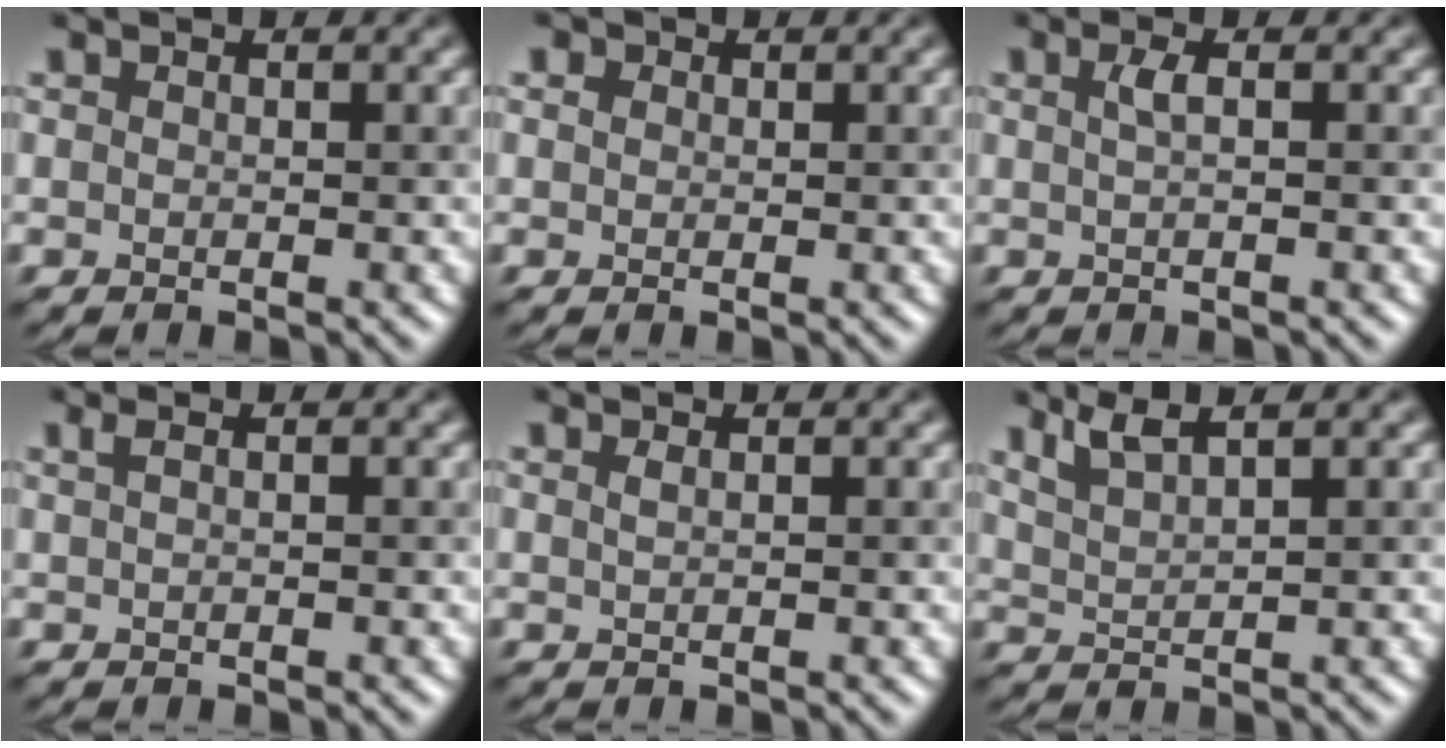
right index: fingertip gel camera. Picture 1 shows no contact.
{"total": 0.8, "force": [0.2, 0.7, 0.2], "torque": [-0.004, 0.002, 0.000]}
{"total": 1.6, "force": [0.3, 0.5, 1.5], "torque": [-0.029, 0.005, 0.003]}
{"total": 0.9, "force": [0.2, 0.3, 0.9], "torque": [-0.015, 0.001, 0.002]}
{"total": 0.9, "force": [0.4, 0.4, 0.7], "torque": [-0.009, 0.003, 0.004]}
{"total": 3.0, "force": [2.3, 0.5, 1.9], "torque": [-0.033, 0.011, 0.053]}